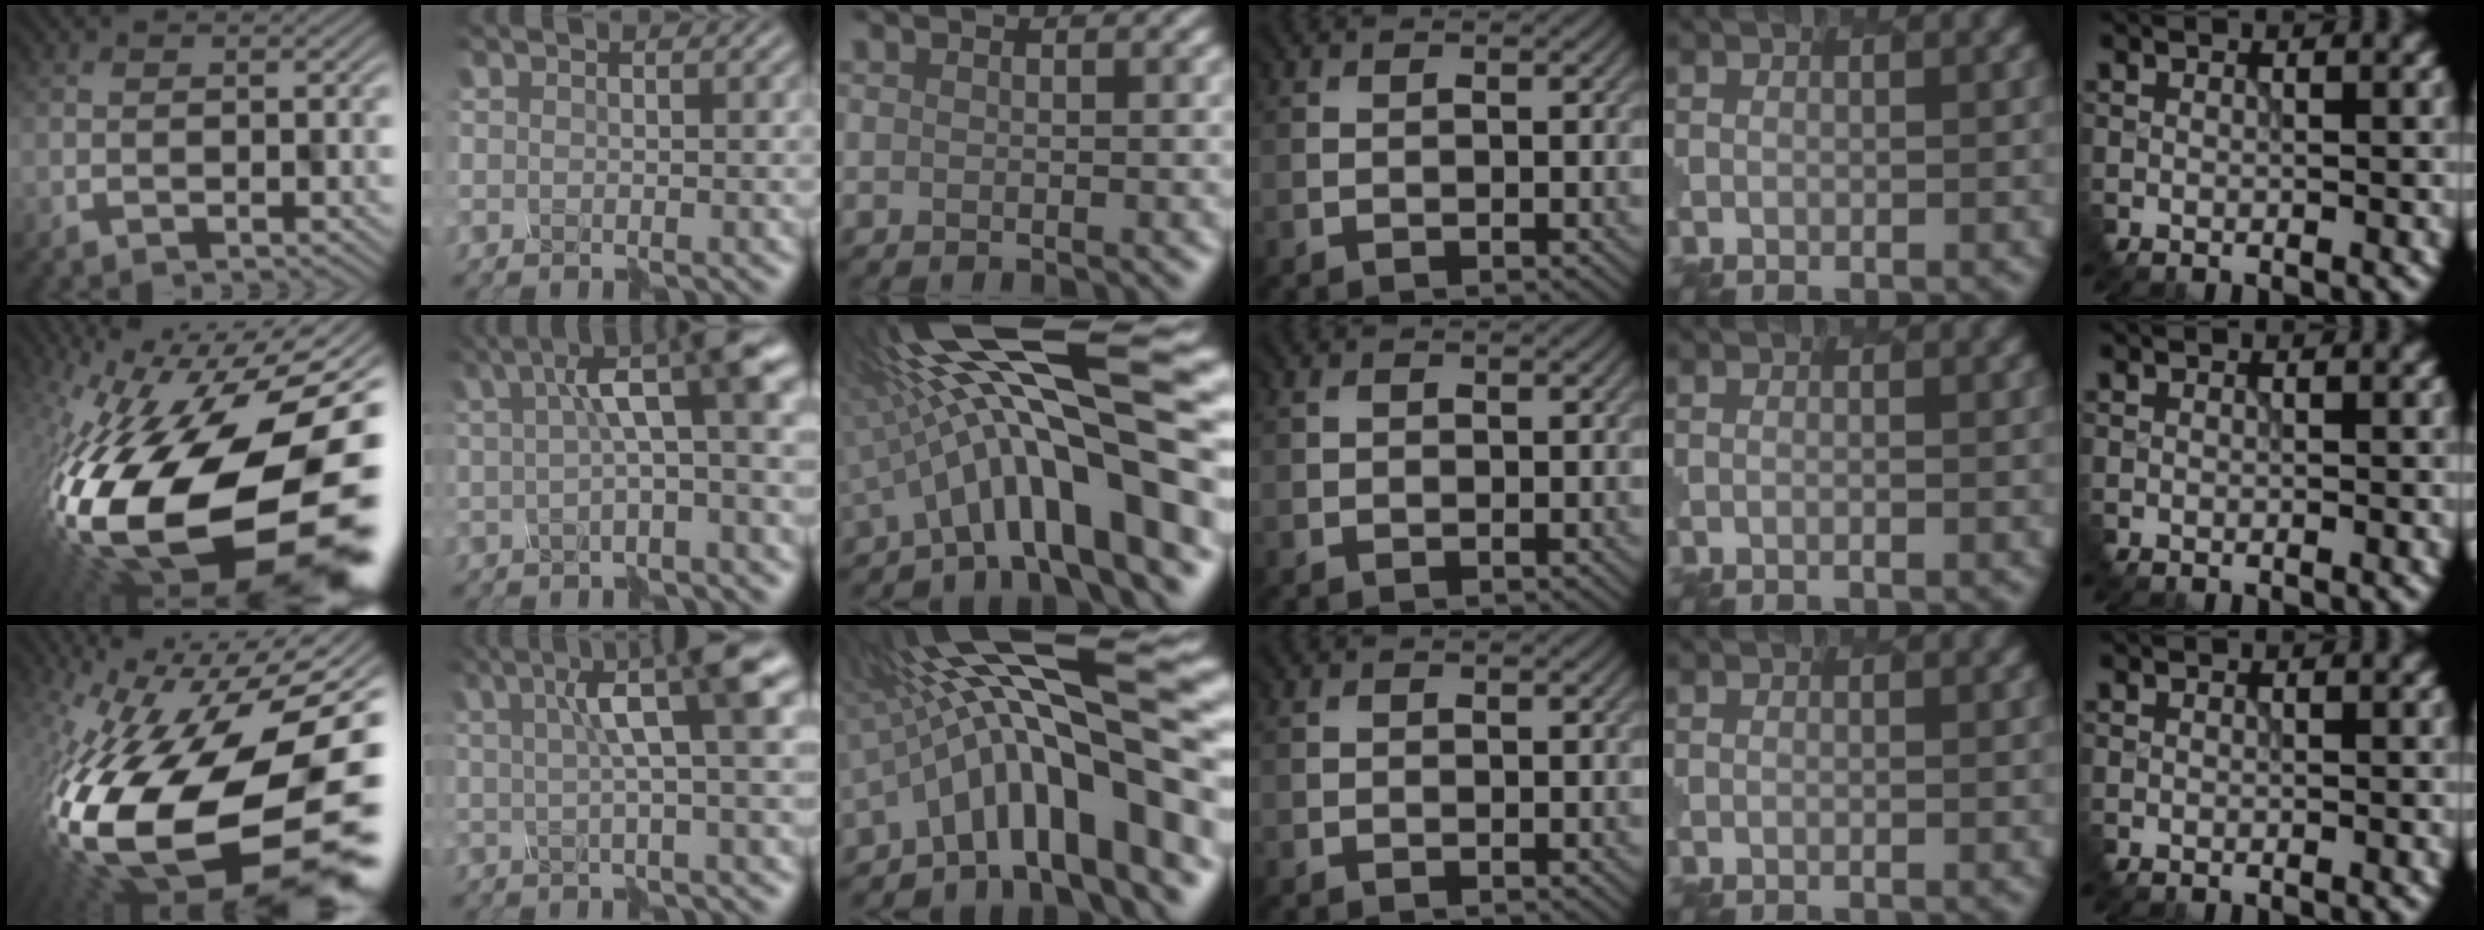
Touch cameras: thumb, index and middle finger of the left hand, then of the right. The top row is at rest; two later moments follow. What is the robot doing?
{"motion": "disassemble", "object": "hinged jar"}